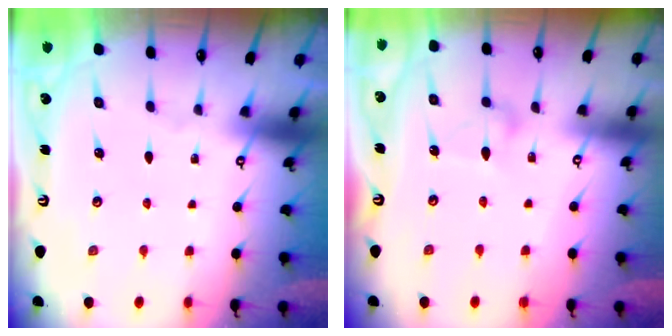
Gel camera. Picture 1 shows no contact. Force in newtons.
{"total": 8.2, "press": 8.2, "slide": 0.4}